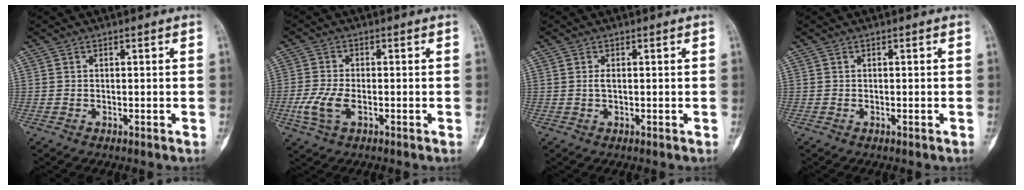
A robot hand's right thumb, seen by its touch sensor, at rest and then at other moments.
{"total": 5.7, "force": [-1.7, 2.8, 4.6], "torque": [-0.113, 0.004, -0.032]}
{"total": 1.0, "force": [0.1, 0.4, 0.9], "torque": [-0.023, -0.001, 0.003]}
{"total": 0.0}